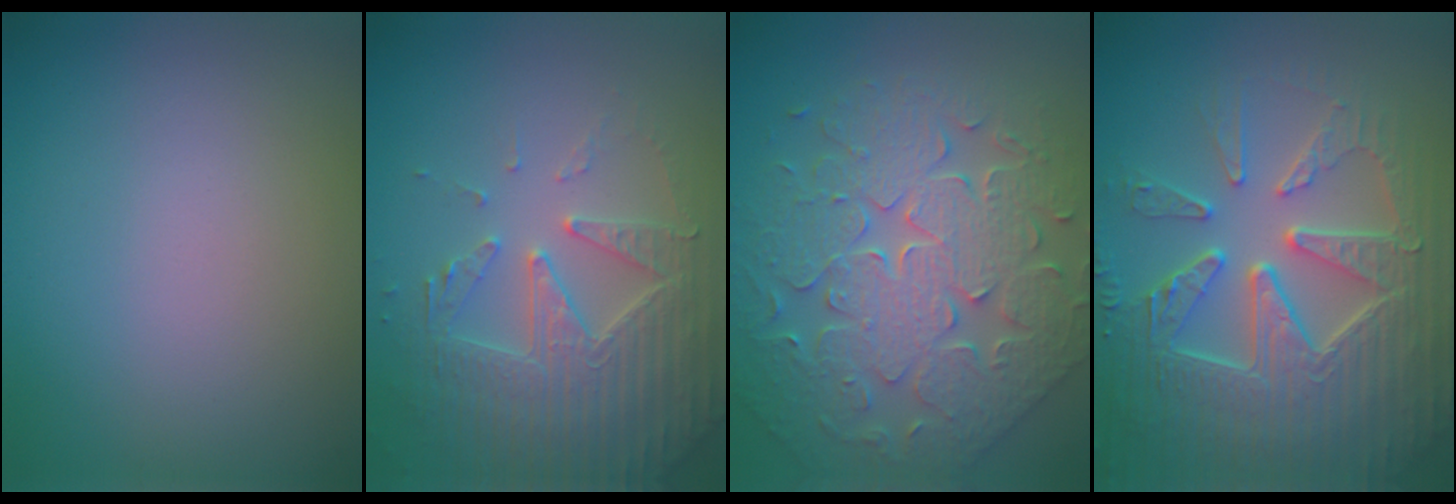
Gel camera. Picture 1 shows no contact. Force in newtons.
{"total": 4.8, "press": 4.4, "slide": 2.0}
{"total": 7.5, "press": 6.5, "slide": 3.6}
{"total": 8.9, "press": 6.3, "slide": 6.3}